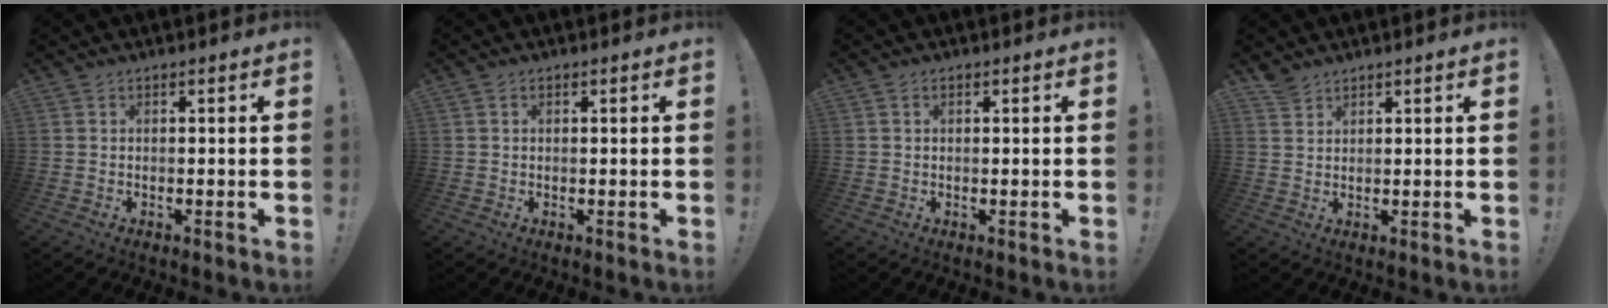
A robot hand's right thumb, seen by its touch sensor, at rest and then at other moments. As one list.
[{"total": 0.6, "force": [0.2, 0.4, 0.3], "torque": [-0.007, 0.002, 0.005]}, {"total": 0.8, "force": [0.4, 0.6, 0.4], "torque": [-0.003, -0.001, 0.006]}, {"total": 3.0, "force": [2.7, 1.2, 0.7], "torque": [-0.008, -0.016, 0.051]}]